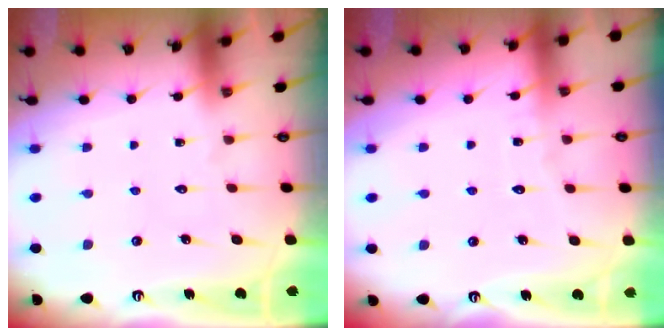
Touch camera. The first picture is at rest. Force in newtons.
{"total": 2.1, "press": 2.1, "slide": 0.1}